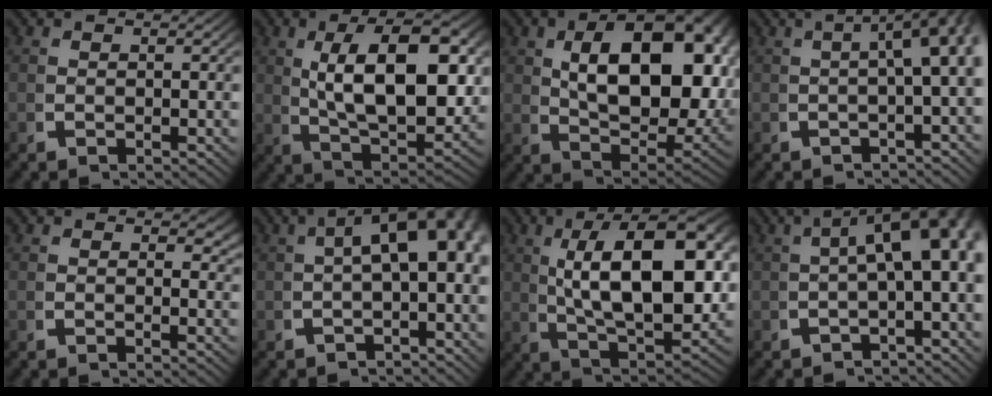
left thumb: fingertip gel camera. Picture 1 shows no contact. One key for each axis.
{"total": 12.4, "fx": 0.2, "fy": 6.3, "fz": 10.7, "tx": -0.184, "ty": -0.028, "tz": 0.023}
{"total": 16.0, "fx": 1.4, "fy": 9.3, "fz": 12.9, "tx": -0.204, "ty": -0.043, "tz": 0.041}
{"total": 9.7, "fx": 1.5, "fy": 4.9, "fz": 8.3, "tx": -0.087, "ty": 0.034, "tz": 0.008}
{"total": 1.7, "fx": 1.1, "fy": 0.9, "fz": 0.8, "tx": -0.004, "ty": -0.007, "tz": 0.013}
{"total": 9.4, "fx": 0.6, "fy": 5.1, "fz": 7.9, "tx": -0.094, "ty": 0.010, "tz": 0.000}
{"total": 16.3, "fx": 0.4, "fy": 8.4, "fz": 14.0, "tx": -0.219, "ty": -0.034, "tz": 0.027}
{"total": 10.3, "fx": 0.6, "fy": 5.4, "fz": 8.8, "tx": -0.100, "ty": 0.012, "tz": -0.002}